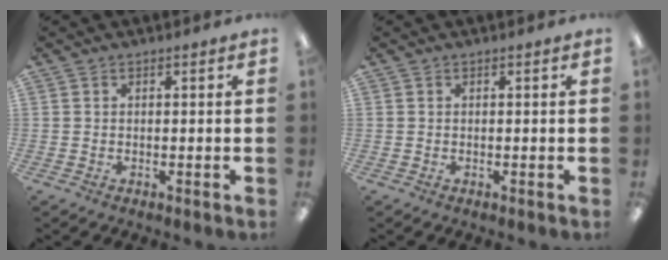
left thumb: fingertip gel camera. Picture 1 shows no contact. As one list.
[{"total": 0.0}]